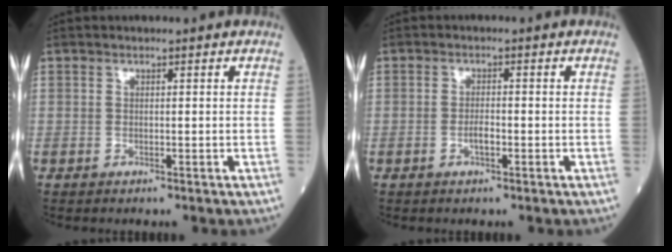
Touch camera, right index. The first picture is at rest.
{"total": 1.8, "force": [-0.8, 0.4, 1.6], "torque": [-0.028, 0.003, -0.014]}